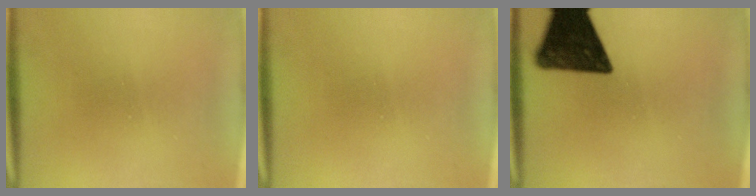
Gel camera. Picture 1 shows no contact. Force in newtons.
{"total": 0.0}
{"total": 14.3}